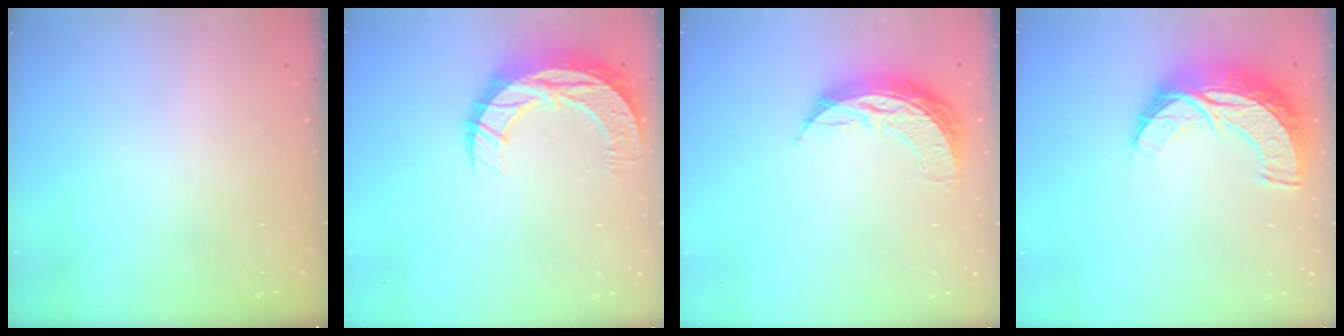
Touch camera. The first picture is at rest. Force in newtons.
{"total": 11.0, "press": 11.0, "slide": 0.8}
{"total": 9.0, "press": 9.0, "slide": 0.6}
{"total": 13.7, "press": 13.6, "slide": 0.8}